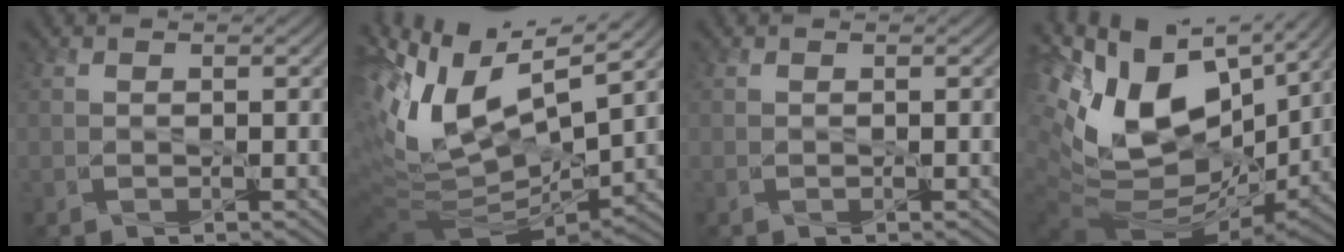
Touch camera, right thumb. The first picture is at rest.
{"total": 16.0, "force": [5.3, 6.8, 13.5], "torque": [-0.286, 0.003, 0.119]}
{"total": 0.0}
{"total": 16.9, "force": [5.8, 10.1, 12.2], "torque": [-0.276, 0.001, 0.113]}